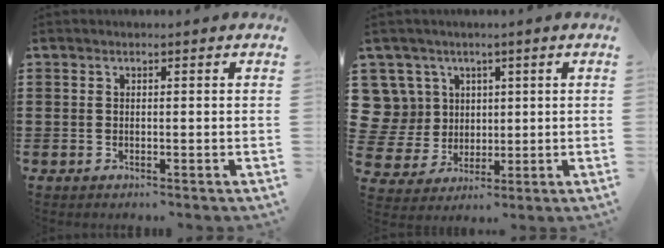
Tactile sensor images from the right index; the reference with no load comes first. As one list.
[{"total": 8.5, "force": [2.6, 7.9, 1.7], "torque": [-0.082, 0.005, 0.054]}]